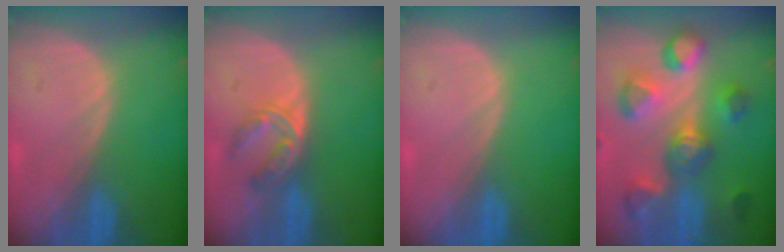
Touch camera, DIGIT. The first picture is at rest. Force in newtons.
{"total": 5.7, "press": 4.7, "slide": 3.2}
{"total": 0.0}
{"total": 10.0, "press": 9.8, "slide": 2.1}